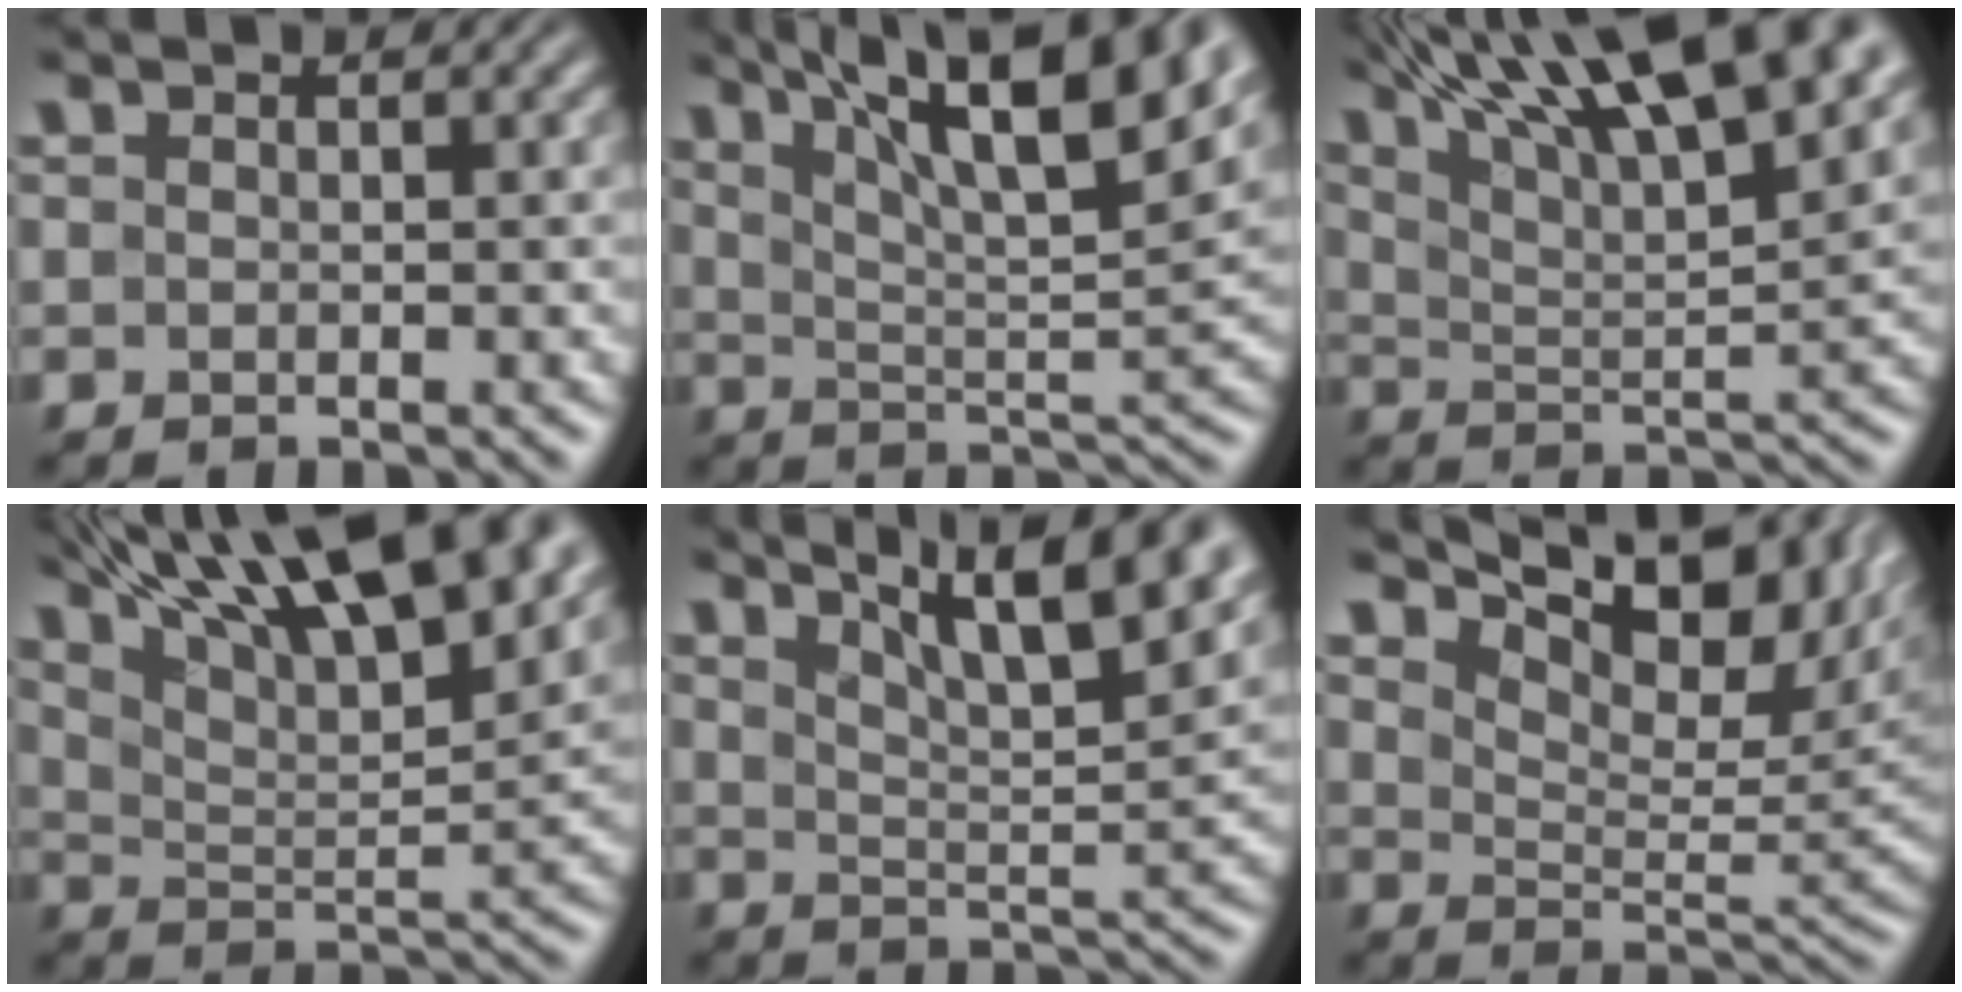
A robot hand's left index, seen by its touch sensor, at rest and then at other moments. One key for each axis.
{"total": 12.6, "fx": 7.6, "fy": 3.4, "fz": 9.4, "tx": -0.134, "ty": 0.019, "tz": 0.105}
{"total": 15.1, "fx": 10.3, "fy": 4.0, "fz": 10.4, "tx": -0.149, "ty": 0.025, "tz": 0.139}
{"total": 16.7, "fx": 11.4, "fy": 5.3, "fz": 10.9, "tx": -0.176, "ty": 0.035, "tz": 0.152}
{"total": 11.2, "fx": 7.8, "fy": 3.1, "fz": 7.4, "tx": -0.083, "ty": 0.024, "tz": 0.085}
{"total": 9.9, "fx": 6.5, "fy": 3.6, "fz": 6.5, "tx": -0.098, "ty": 0.009, "tz": 0.111}